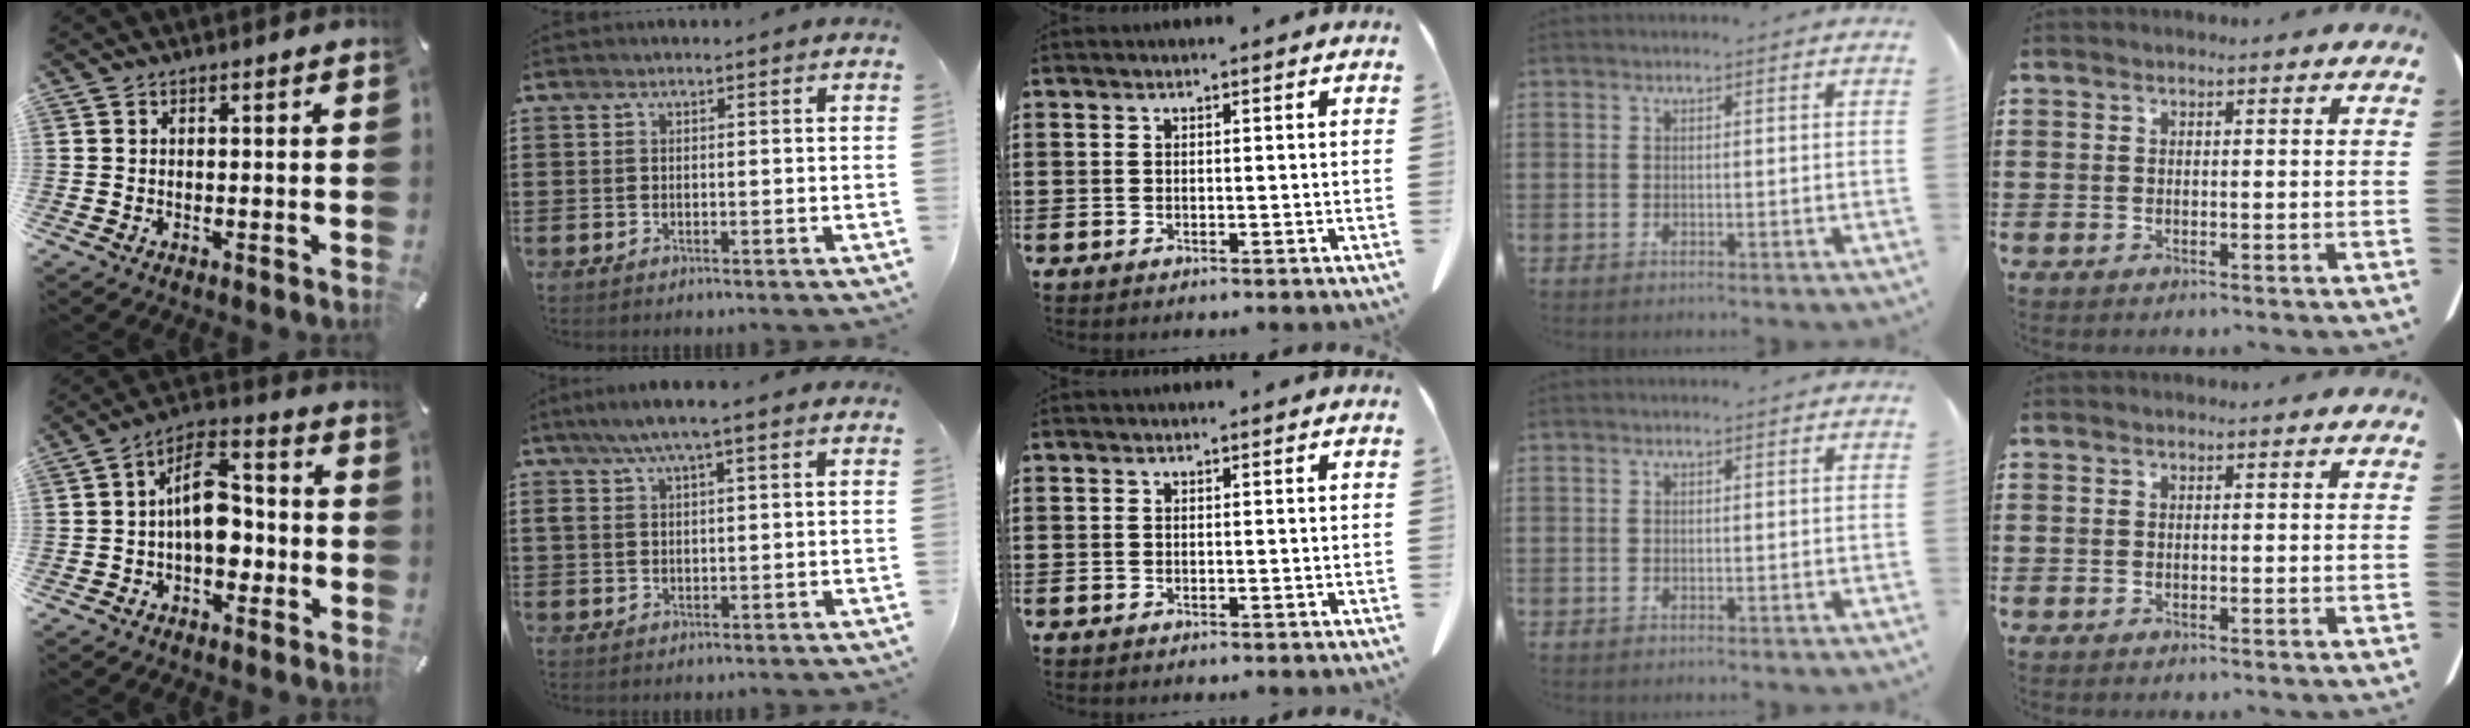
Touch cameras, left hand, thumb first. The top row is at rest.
{"thumb": {"total": 11.7, "force": [-1.6, 7.4, 8.9], "torque": [-0.155, 0.010, -0.027]}, "index": {"total": 4.2, "force": [1.9, 1.2, 3.5], "torque": [-0.071, 0.008, 0.031]}}